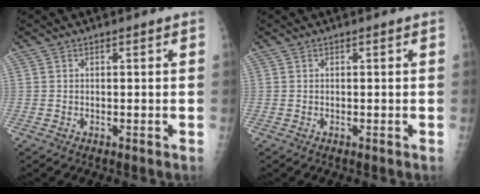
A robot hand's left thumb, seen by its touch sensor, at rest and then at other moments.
{"total": 0.0}